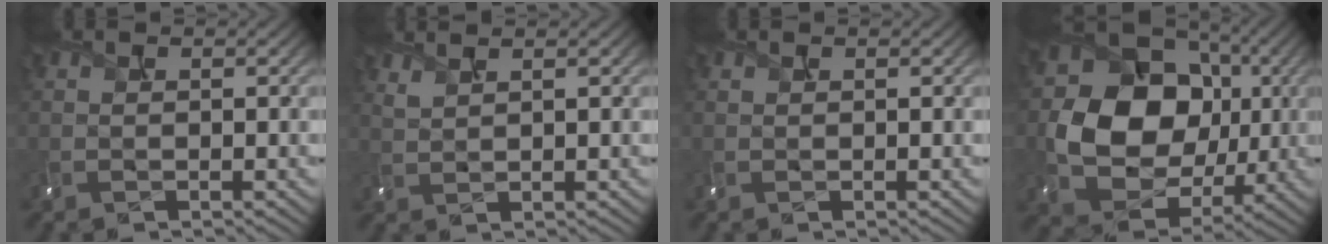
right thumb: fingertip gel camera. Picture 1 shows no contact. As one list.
[{"total": 2.1, "force": [1.8, 0.6, 1.0], "torque": [-0.014, 0.007, 0.031]}, {"total": 0.0}, {"total": 12.7, "force": [0.1, 10.6, 7.0], "torque": [-0.130, -0.012, 0.008]}]